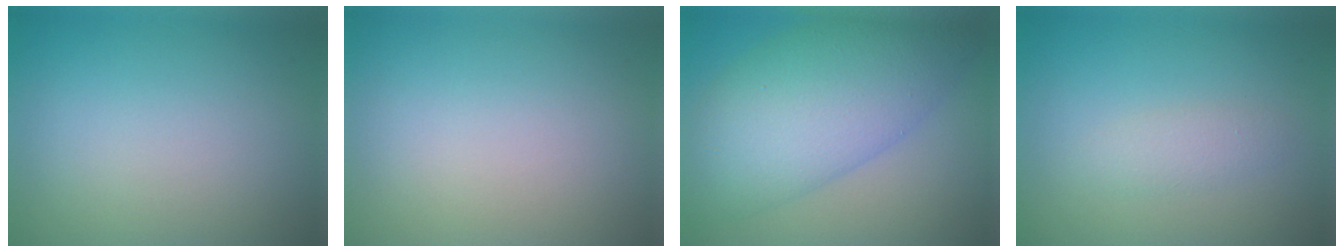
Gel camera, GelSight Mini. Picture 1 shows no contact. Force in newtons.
{"total": 0.0}
{"total": 10.2, "press": 10.2, "slide": 0.2}
{"total": 1.4, "press": 1.4, "slide": 0.1}